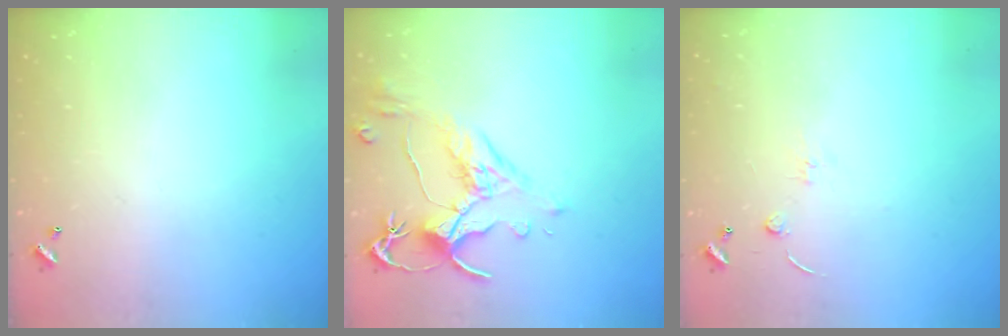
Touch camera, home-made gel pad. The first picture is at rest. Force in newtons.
{"total": 2.6, "press": 2.2, "slide": 1.3}
{"total": 1.3, "press": 1.2, "slide": 0.5}